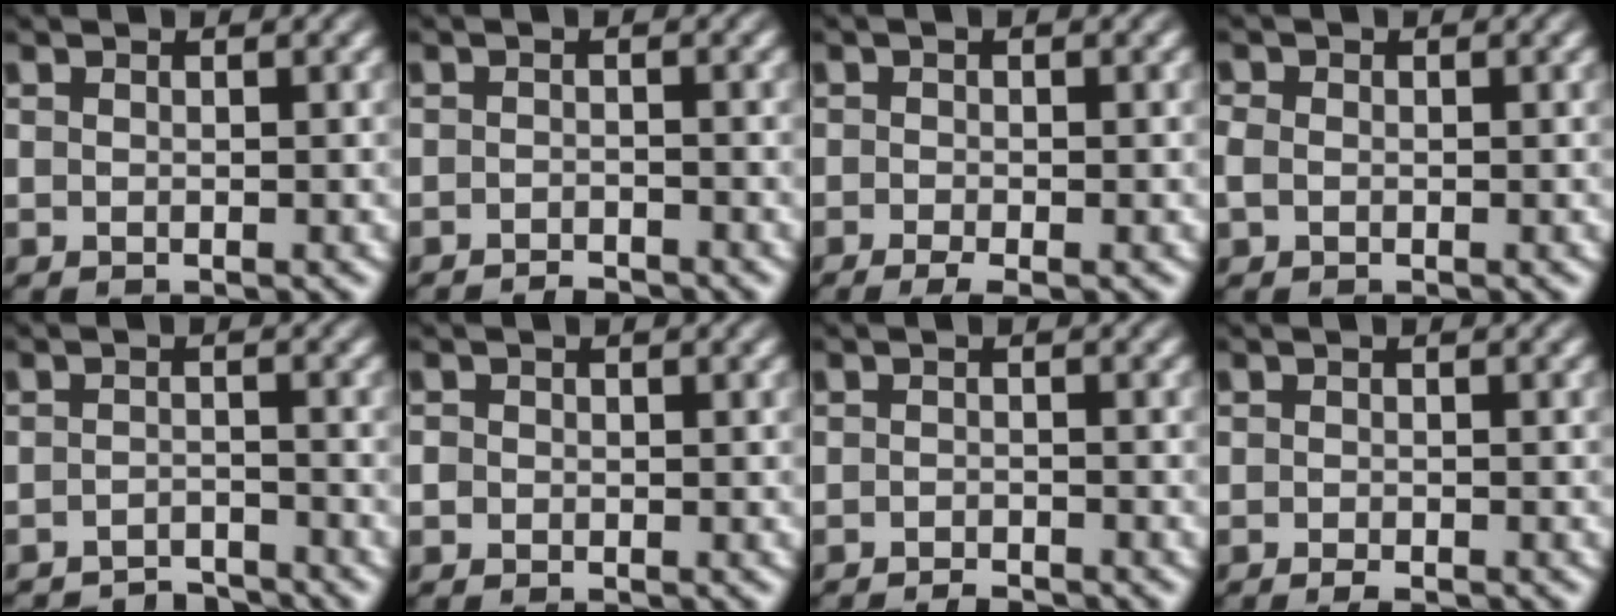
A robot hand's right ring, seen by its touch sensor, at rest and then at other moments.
{"total": 2.4, "force": [-2.4, -0.1, 0.1], "torque": [0.011, -0.005, -0.039]}
{"total": 2.5, "force": [-1.6, 0.6, 1.8], "torque": [-0.024, 0.000, -0.025]}
{"total": 1.5, "force": [-0.5, 1.3, 0.6], "torque": [-0.022, -0.006, -0.005]}
{"total": 4.0, "force": [-4.0, 0.4, 0.3], "torque": [0.015, -0.008, -0.065]}
{"total": 0.9, "force": [-0.5, 0.7, 0.0], "torque": [-0.002, -0.003, -0.008]}
{"total": 2.0, "force": [-2.0, -0.1, 0.1], "torque": [0.009, -0.004, -0.033]}
{"total": 1.0, "force": [-0.9, 0.0, 0.5], "torque": [-0.003, 0.003, -0.017]}